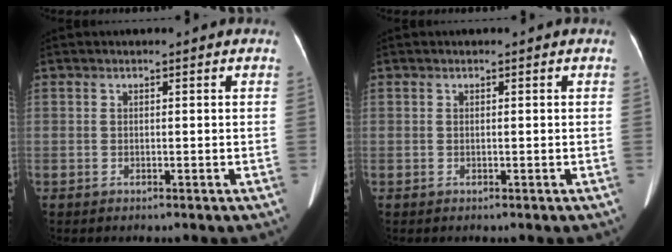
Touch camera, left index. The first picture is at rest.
{"total": 0.0}